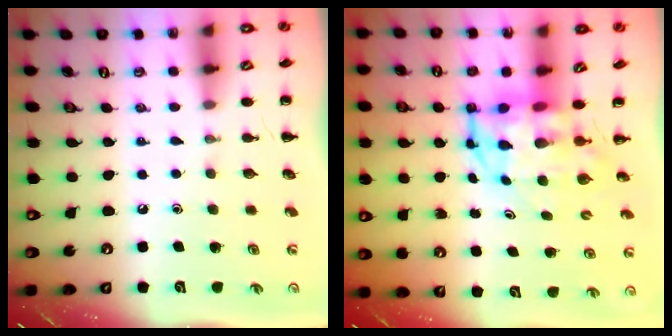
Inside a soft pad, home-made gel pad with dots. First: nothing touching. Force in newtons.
{"total": 5.4, "press": 5.0, "slide": 1.8}